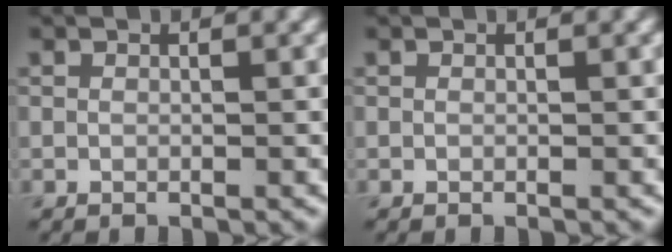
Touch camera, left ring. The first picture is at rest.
{"total": 0.0}